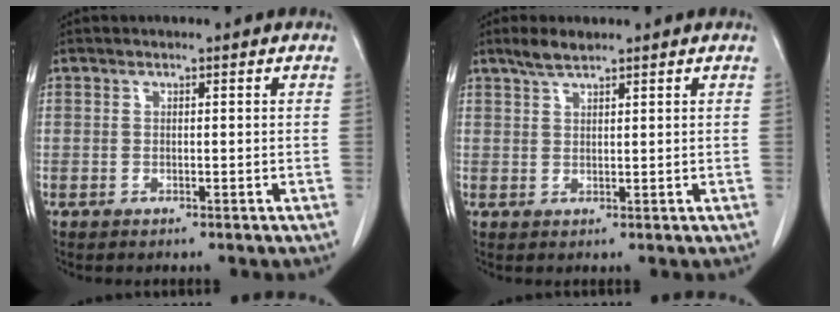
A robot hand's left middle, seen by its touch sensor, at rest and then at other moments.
{"total": 2.8, "force": [2.3, 0.4, 1.5], "torque": [-0.037, 0.004, 0.047]}